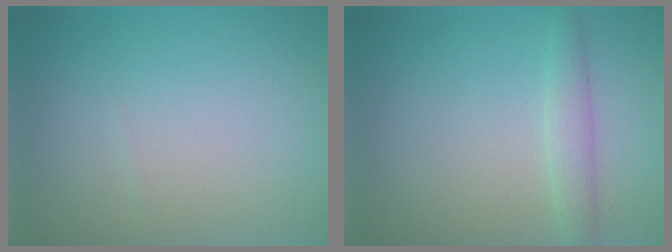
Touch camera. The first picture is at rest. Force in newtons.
{"total": 1.9, "press": 1.8, "slide": 0.1}